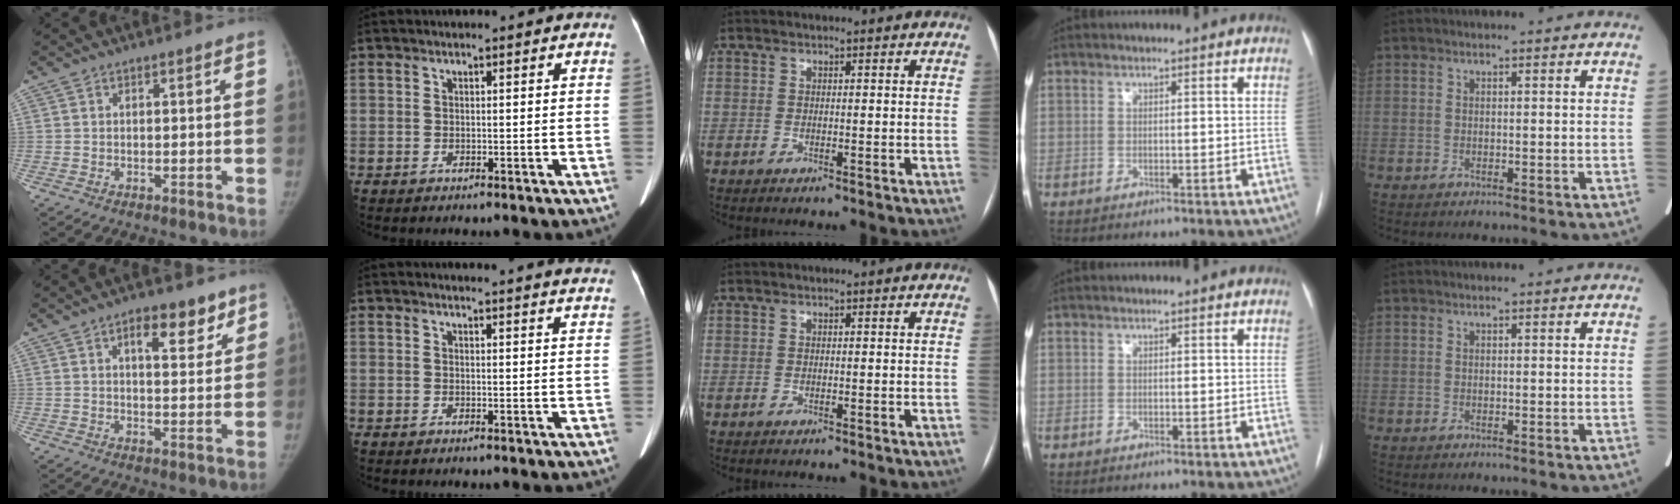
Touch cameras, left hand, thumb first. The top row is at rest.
{"thumb": {"total": 8.4, "force": [4.7, 3.8, 5.8], "torque": [-0.054, -0.022, 0.066]}, "index": {"total": 13.3, "force": [13.0, 0.2, 2.8], "torque": [-0.022, -0.046, 0.126]}}